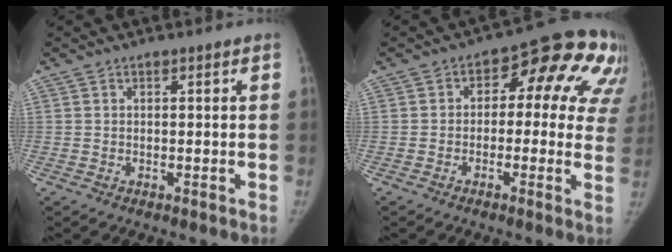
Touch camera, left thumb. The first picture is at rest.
{"total": 15.2, "force": [4.2, 8.6, 11.8], "torque": [-0.077, 0.026, 0.036]}